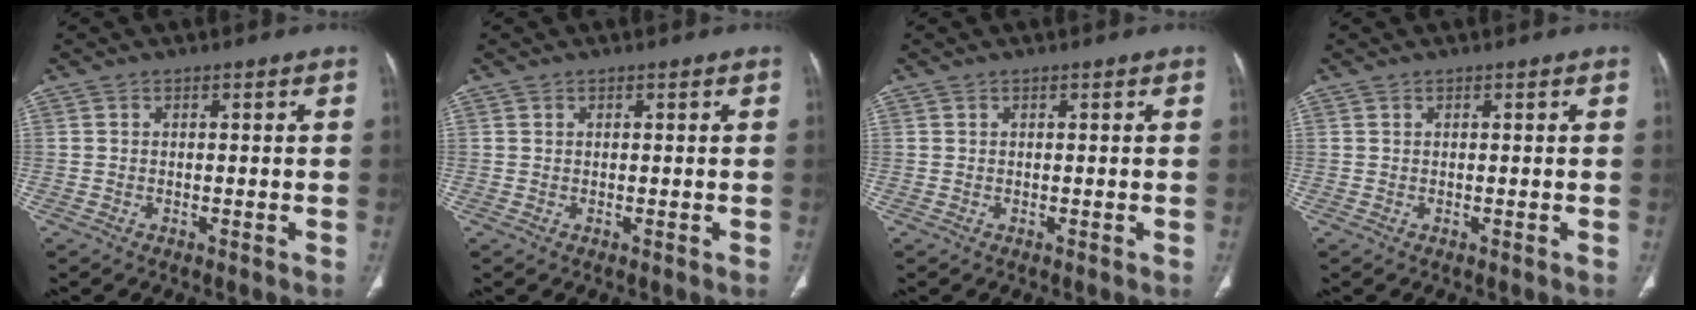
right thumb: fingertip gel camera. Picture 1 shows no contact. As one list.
[{"total": 0.0}, {"total": 0.0}, {"total": 0.0}]